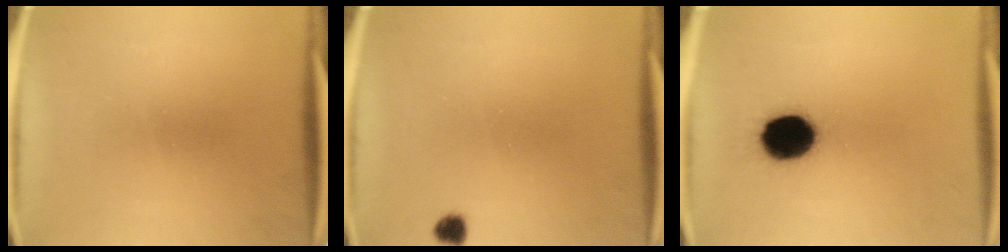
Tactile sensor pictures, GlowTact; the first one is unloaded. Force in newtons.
{"total": 1.8}
{"total": 13.9}